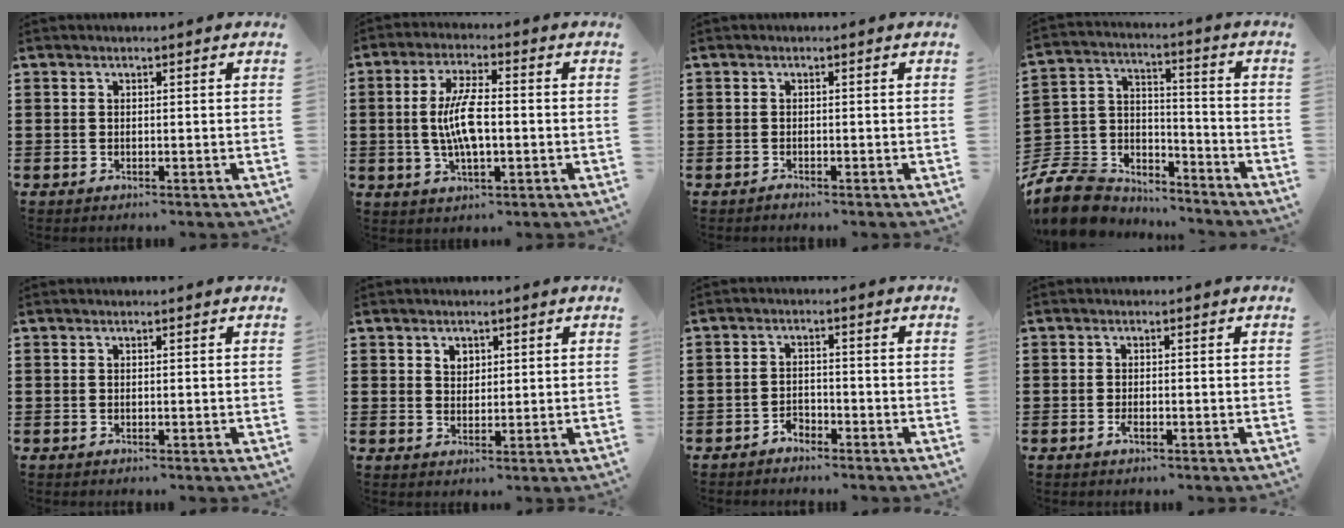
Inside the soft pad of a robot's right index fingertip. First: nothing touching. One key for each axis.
{"total": 7.9, "fx": -0.5, "fy": 2.7, "fz": 7.4, "tx": -0.159, "ty": -0.002, "tz": -0.018}
{"total": 0.6, "fx": -0.6, "fy": 0.2, "fz": 0.0, "tx": 0.001, "ty": 0.002, "tz": -0.014}
{"total": 9.7, "fx": -8.7, "fy": 3.9, "fz": 2.0, "tx": -0.065, "ty": 0.018, "tz": -0.174}
{"total": 0.0}
{"total": 2.0, "fx": 1.1, "fy": 1.5, "fz": 0.7, "tx": -0.018, "ty": 0.006, "tz": 0.022}
{"total": 2.1, "fx": -1.9, "fy": 0.8, "fz": 0.1, "tx": -0.009, "ty": 0.004, "tz": -0.042}
{"total": 1.3, "fx": -0.7, "fy": 0.4, "fz": 0.9, "tx": -0.027, "ty": -0.006, "tz": -0.015}